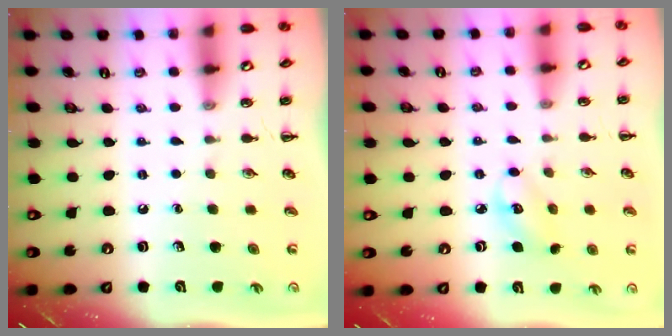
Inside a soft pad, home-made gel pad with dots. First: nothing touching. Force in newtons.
{"total": 5.2, "press": 5.1, "slide": 0.9}